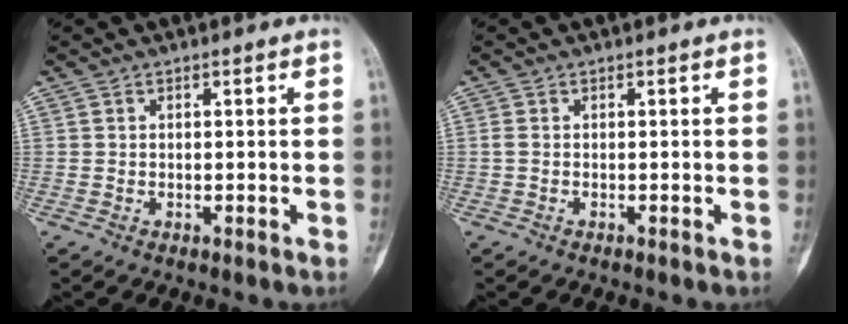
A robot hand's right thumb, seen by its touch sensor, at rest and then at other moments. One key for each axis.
{"total": 0.9, "fx": 0.0, "fy": 0.6, "fz": 0.7, "tx": -0.019, "ty": -0.001, "tz": -0.002}